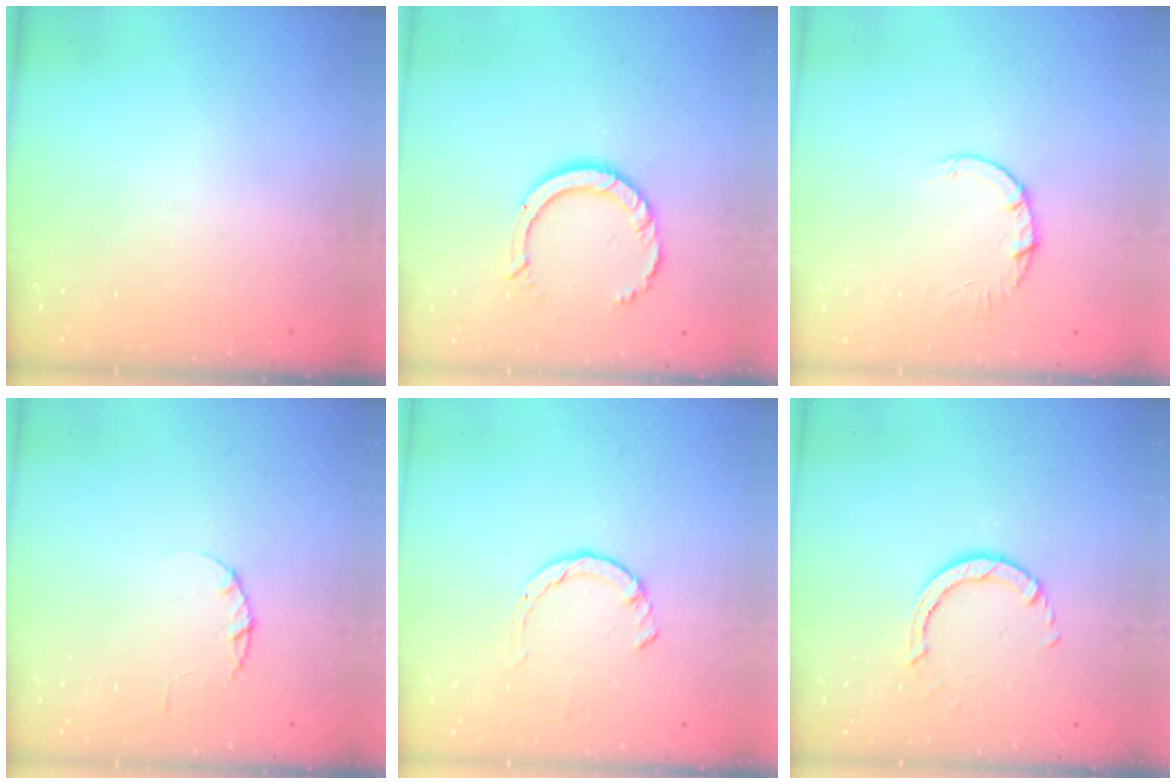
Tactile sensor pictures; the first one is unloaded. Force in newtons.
{"total": 8.3, "press": 8.2, "slide": 0.6}
{"total": 2.7, "press": 2.7, "slide": 0.4}
{"total": 1.7, "press": 1.7, "slide": 0.3}
{"total": 1.4, "press": 1.3, "slide": 0.3}
{"total": 3.0, "press": 3.0, "slide": 0.4}